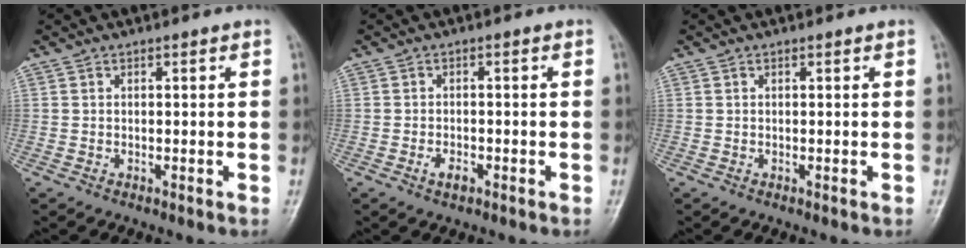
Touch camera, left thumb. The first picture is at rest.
{"total": 2.1, "force": [-1.3, 1.1, 1.3], "torque": [-0.025, 0.005, -0.021]}
{"total": 0.0}